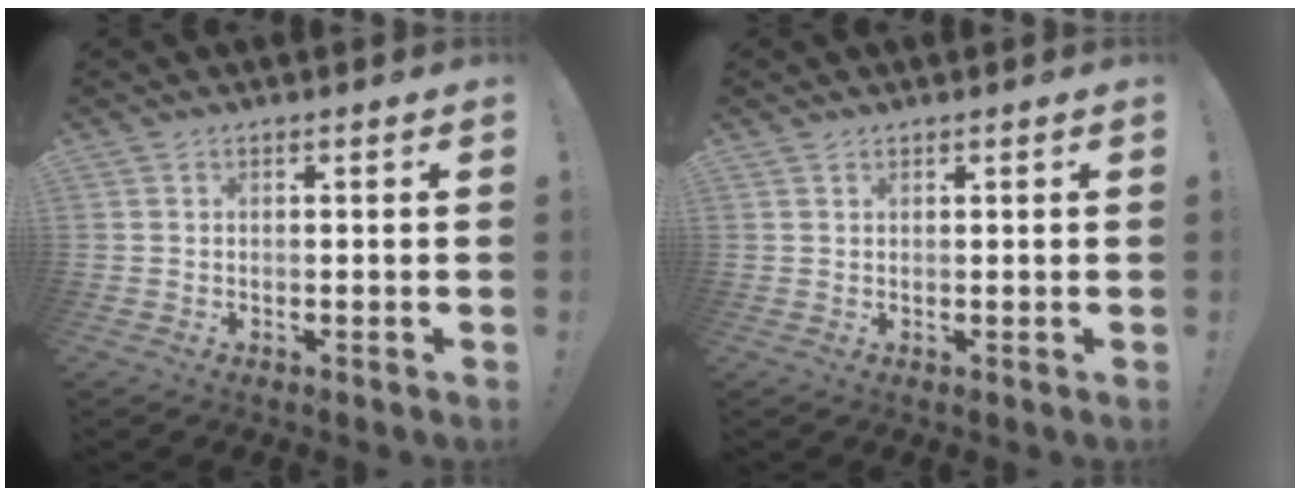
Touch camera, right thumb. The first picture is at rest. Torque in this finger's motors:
{"motor_torque": [-0.06, -0.18, -0.32, 0.18, -0.06]}